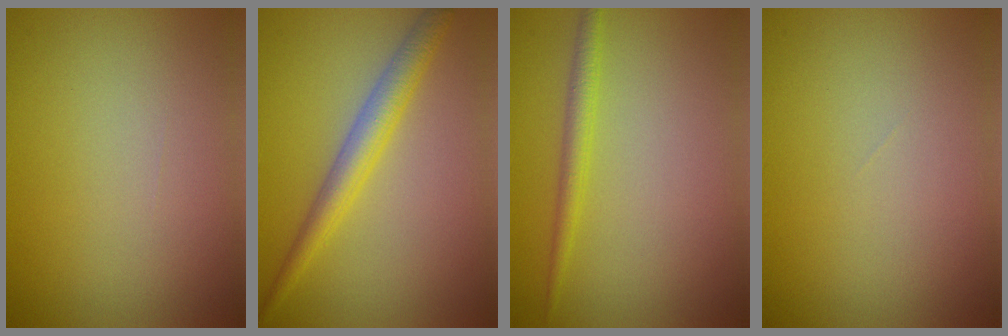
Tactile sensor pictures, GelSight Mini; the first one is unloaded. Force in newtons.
{"total": 3.4, "press": 3.4, "slide": 0.1}
{"total": 1.8, "press": 1.8, "slide": 0.1}
{"total": 0.0}